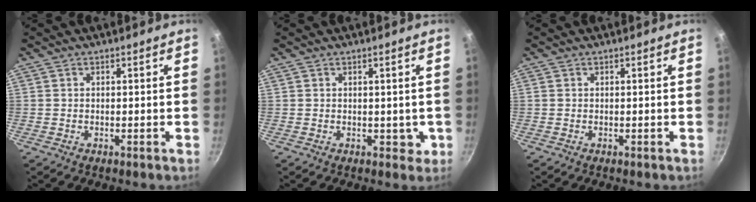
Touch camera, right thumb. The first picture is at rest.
{"total": 2.3, "force": [0.2, 1.8, 1.4], "torque": [-0.008, 0.001, 0.006]}
{"total": 0.0}